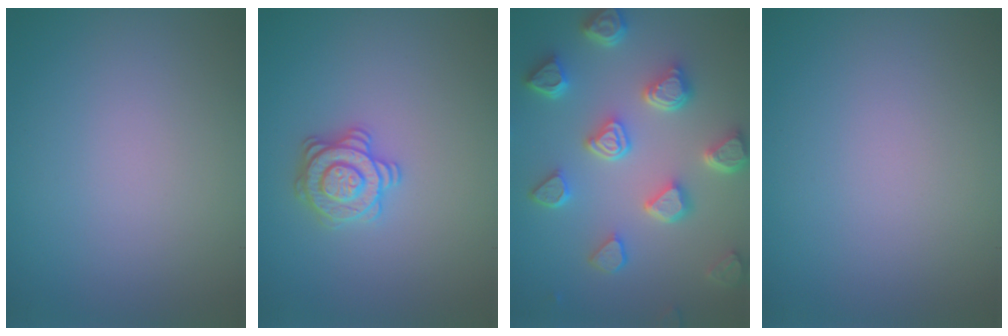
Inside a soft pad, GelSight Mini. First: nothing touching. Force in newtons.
{"total": 2.9, "press": 2.8, "slide": 0.4}
{"total": 6.6, "press": 5.2, "slide": 4.0}
{"total": 0.0}